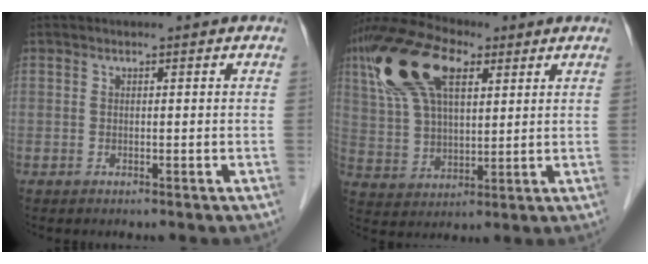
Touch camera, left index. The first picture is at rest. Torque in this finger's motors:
{"motor_torque": [1.21, -0.93, 0.71, 0.21]}